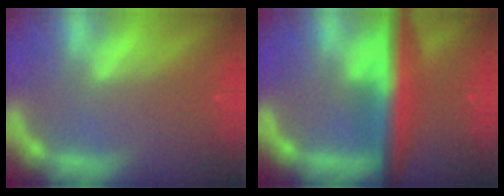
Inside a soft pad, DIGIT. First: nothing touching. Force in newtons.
{"total": 8.0}